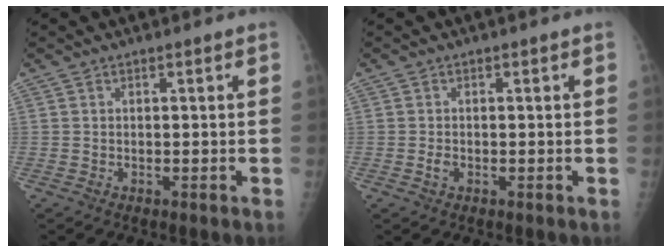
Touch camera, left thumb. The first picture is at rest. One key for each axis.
{"total": 1.2, "fx": -0.4, "fy": 0.8, "fz": 0.7, "tx": -0.012, "ty": 0.000, "tz": -0.007}